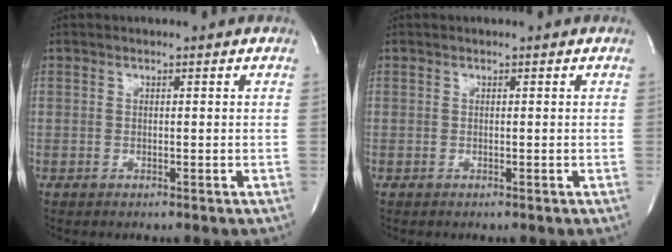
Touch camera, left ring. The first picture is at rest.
{"total": 0.0}